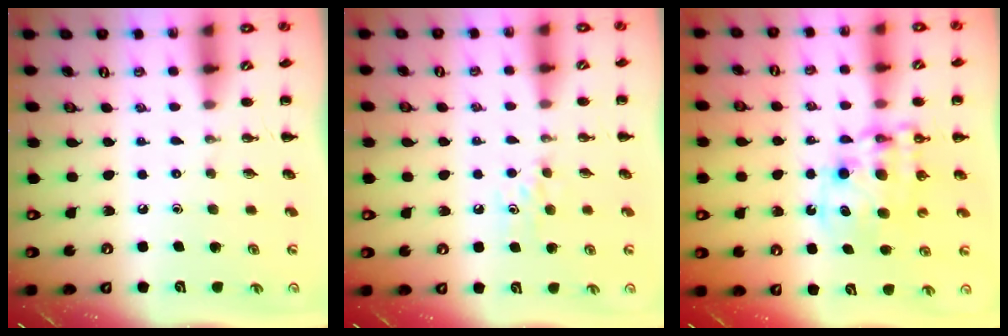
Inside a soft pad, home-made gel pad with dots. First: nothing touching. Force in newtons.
{"total": 4.5, "press": 4.3, "slide": 1.5}
{"total": 11.2, "press": 10.9, "slide": 2.7}